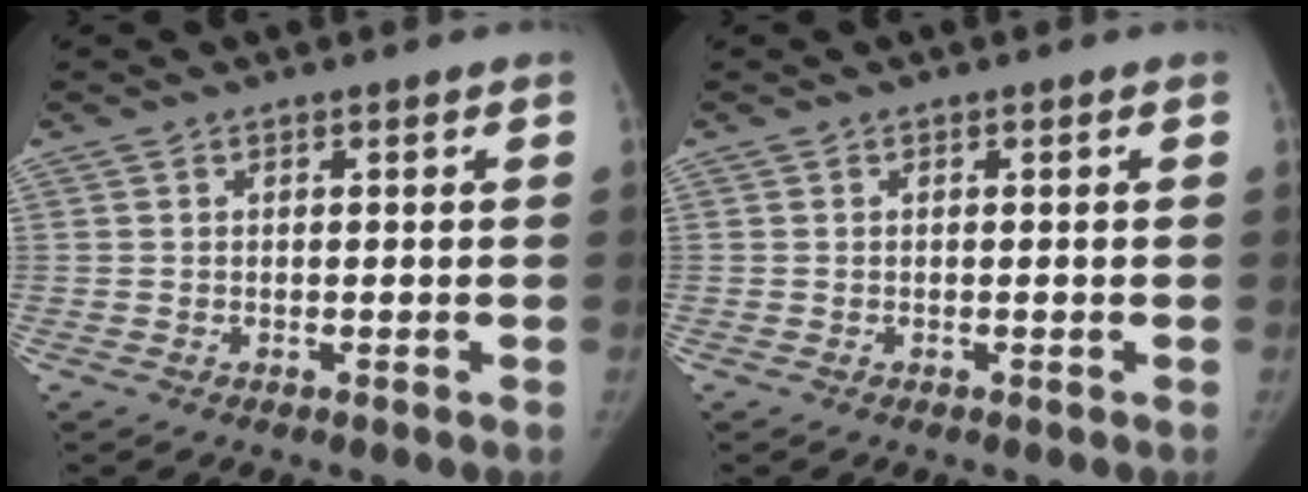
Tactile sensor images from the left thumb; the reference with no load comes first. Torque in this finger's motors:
{"motor_torque": [0.00, 0.00, 0.11, -0.11, 0.03]}